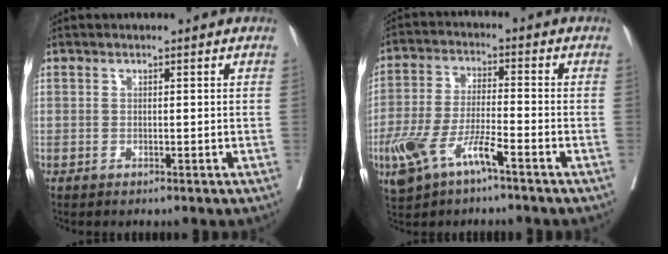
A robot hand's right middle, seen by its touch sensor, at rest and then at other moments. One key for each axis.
{"total": 9.5, "fx": -5.0, "fy": 2.5, "fz": 7.7, "tx": -0.170, "ty": 0.000, "tz": -0.092}